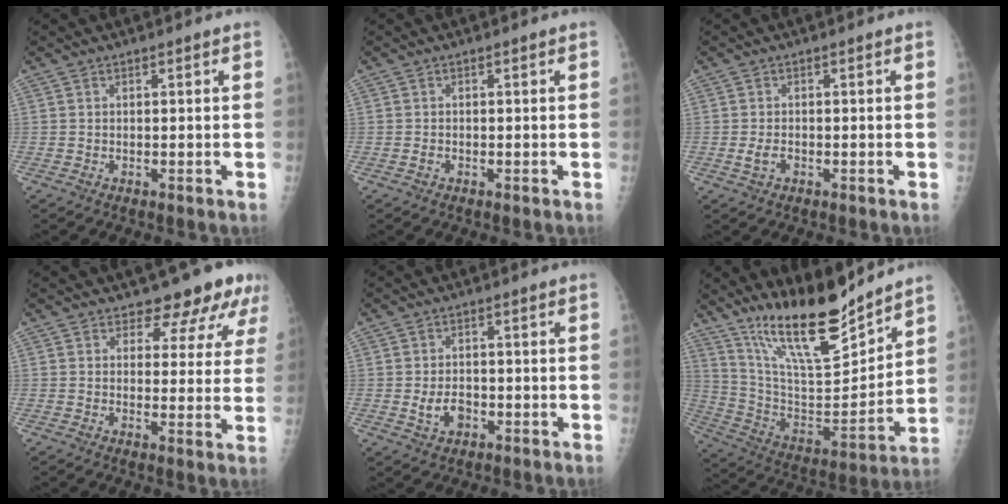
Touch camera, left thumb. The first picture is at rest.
{"total": 0.6, "force": [-0.2, 0.5, 0.4], "torque": [-0.007, 0.000, -0.005]}
{"total": 2.1, "force": [-0.6, 1.3, 1.5], "torque": [-0.032, 0.001, -0.011]}
{"total": 8.4, "force": [6.6, 4.3, 2.8], "torque": [0.006, -0.035, 0.063]}
{"total": 4.0, "force": [-1.0, 2.8, 2.6], "torque": [-0.040, 0.003, -0.013]}
{"total": 20.2, "force": [16.2, 4.6, 11.2], "torque": [-0.155, -0.105, 0.293]}